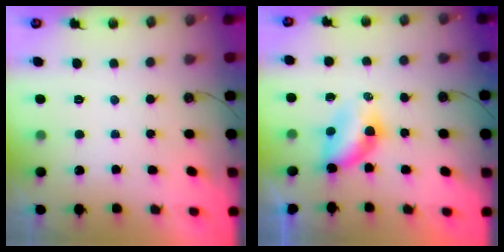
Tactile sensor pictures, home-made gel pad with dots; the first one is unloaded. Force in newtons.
{"total": 5.2, "press": 5.2, "slide": 0.3}